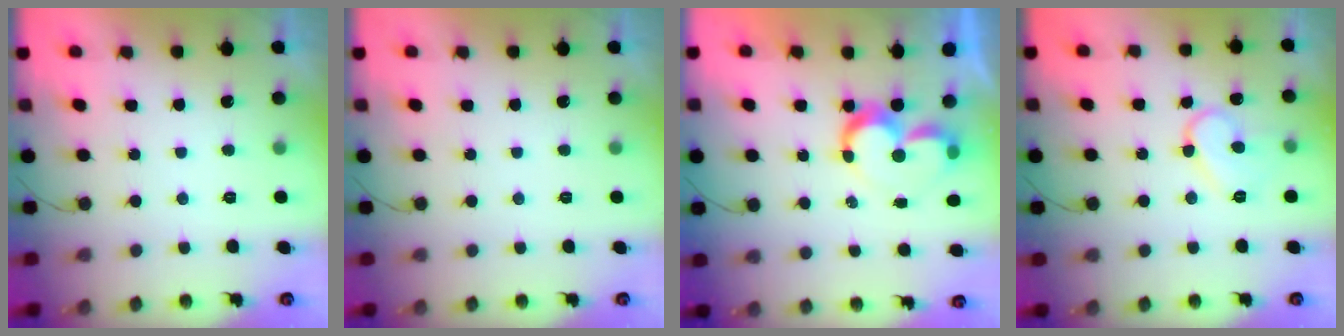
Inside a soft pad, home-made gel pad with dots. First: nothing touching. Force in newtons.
{"total": 0.0}
{"total": 9.0, "press": 9.0, "slide": 0.9}
{"total": 9.5, "press": 9.4, "slide": 0.7}